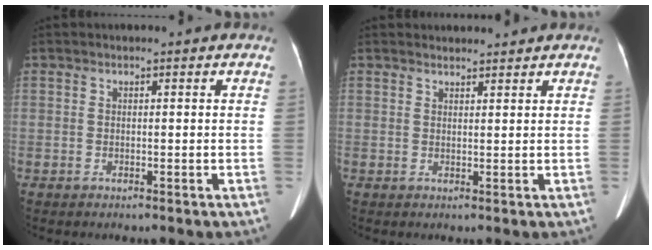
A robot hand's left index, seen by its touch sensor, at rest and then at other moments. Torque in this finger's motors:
{"motor_torque": [-0.05, 0.24, -0.06, -0.01]}